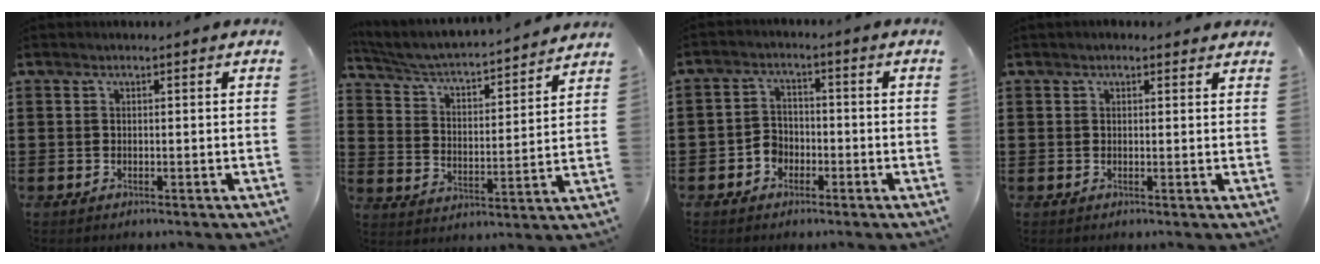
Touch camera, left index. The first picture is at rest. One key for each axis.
{"total": 3.6, "fx": 3.4, "fy": 0.0, "fz": 1.3, "tx": -0.044, "ty": -0.038, "tz": 0.046}
{"total": 3.1, "fx": -1.7, "fy": 2.4, "fz": 1.1, "tx": -0.028, "ty": 0.007, "tz": -0.036}
{"total": 1.2, "fx": 1.0, "fy": 0.4, "fz": 0.4, "tx": -0.009, "ty": 0.004, "tz": 0.019}